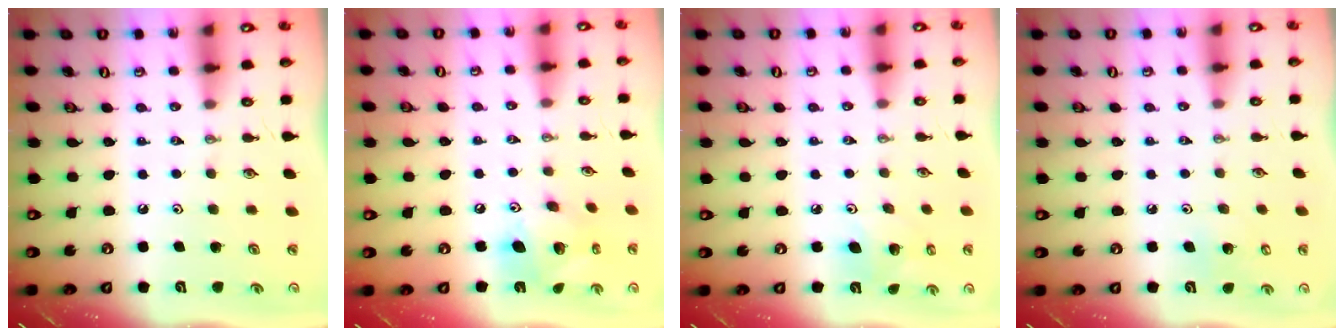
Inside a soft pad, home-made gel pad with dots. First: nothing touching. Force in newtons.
{"total": 13.5, "press": 13.4, "slide": 1.2}
{"total": 5.8, "press": 5.6, "slide": 1.6}
{"total": 5.0, "press": 4.9, "slide": 0.4}